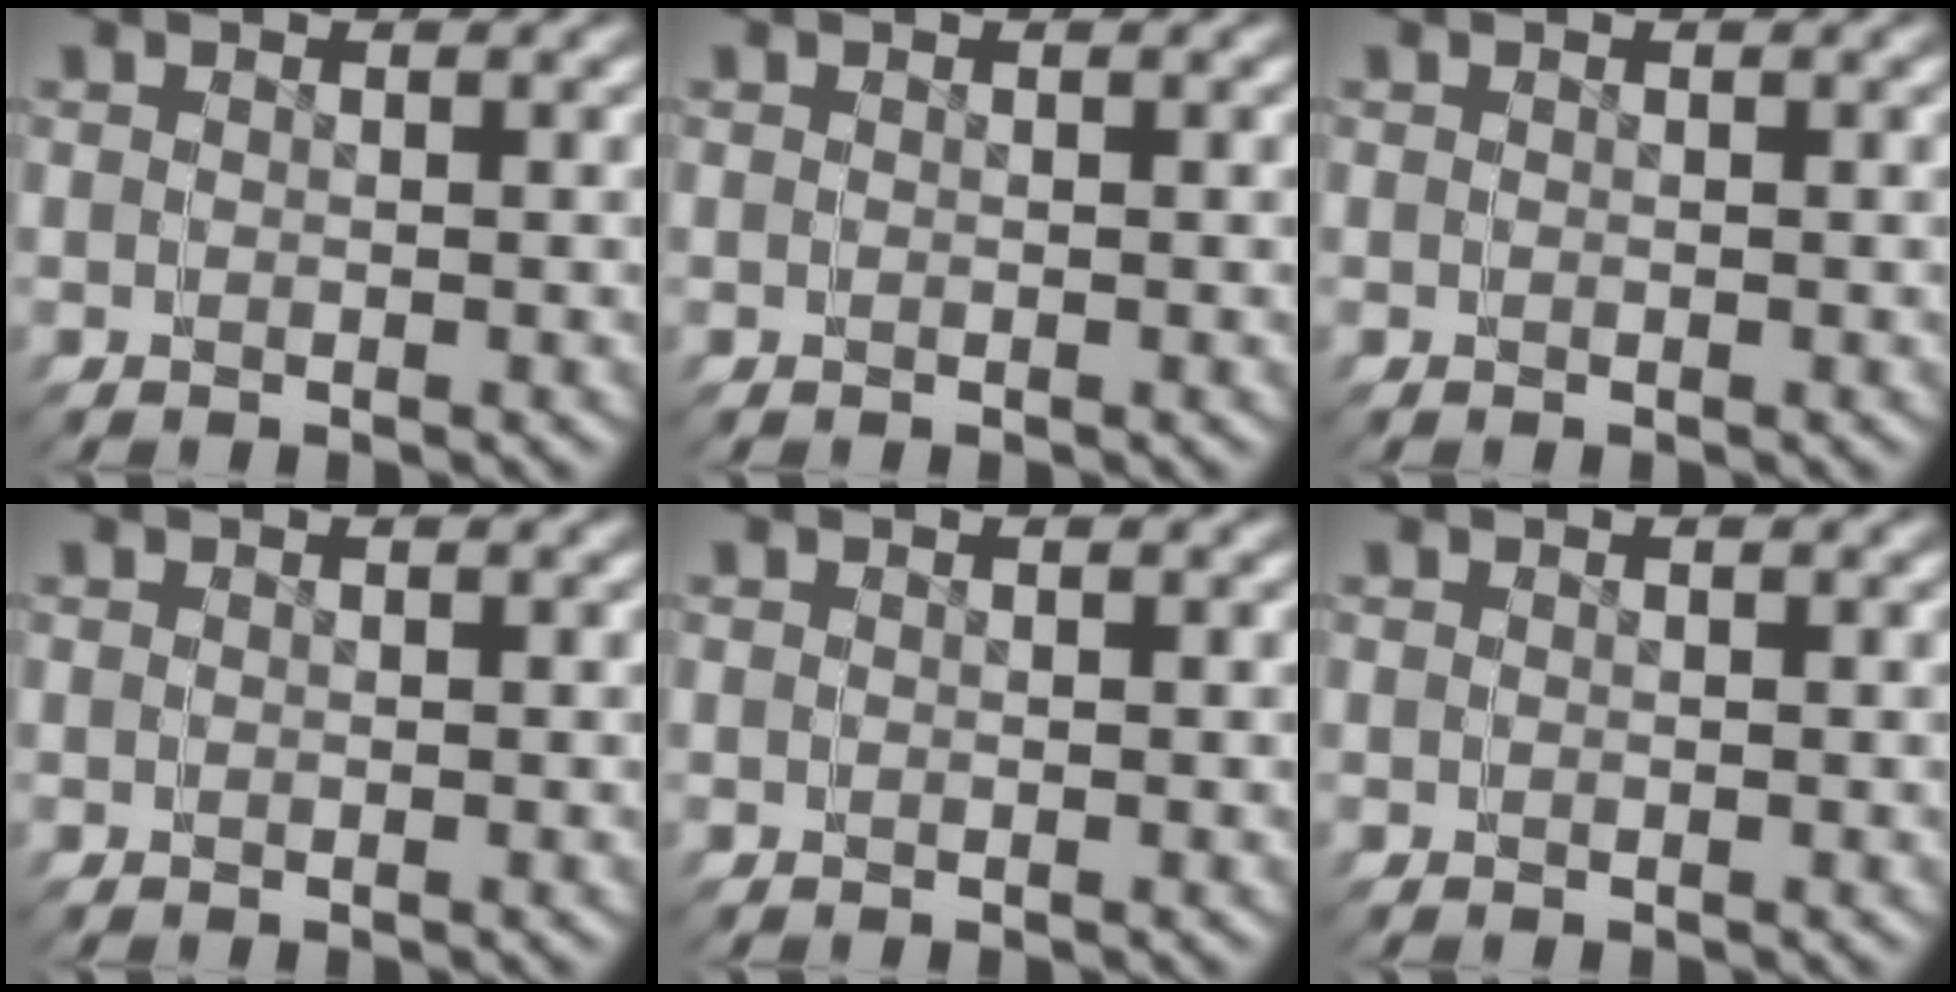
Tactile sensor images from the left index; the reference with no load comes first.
{"total": 0.0}
{"total": 0.0}
{"total": 0.0}
{"total": 0.0}
{"total": 0.0}